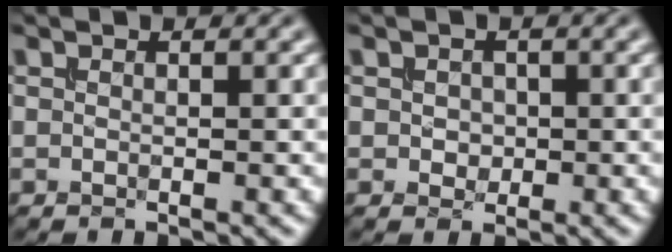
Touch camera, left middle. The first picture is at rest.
{"total": 1.2, "force": [0.0, 1.0, 0.6], "torque": [-0.015, -0.002, -0.002]}